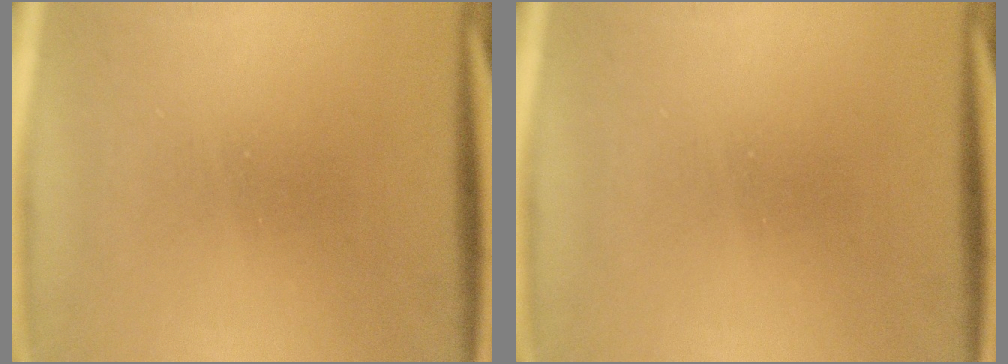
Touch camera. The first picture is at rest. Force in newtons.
{"total": 0.0}